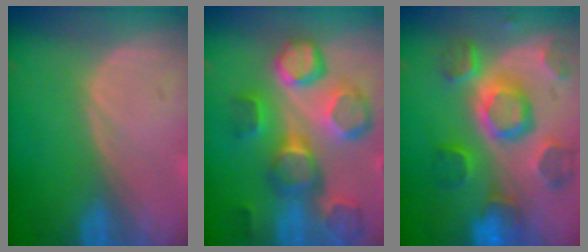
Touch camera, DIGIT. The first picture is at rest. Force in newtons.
{"total": 12.4, "press": 11.1, "slide": 5.6}
{"total": 11.3, "press": 10.0, "slide": 5.4}